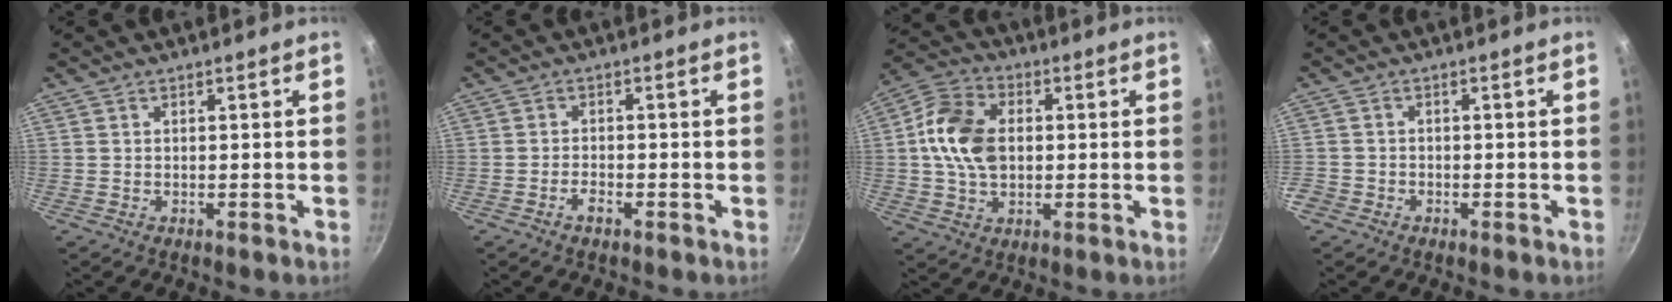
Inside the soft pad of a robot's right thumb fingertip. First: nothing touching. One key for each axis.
{"total": 2.1, "fx": -1.4, "fy": 0.8, "fz": 1.4, "tx": -0.026, "ty": 0.013, "tz": -0.029}
{"total": 12.8, "fx": 0.9, "fy": 8.8, "fz": 9.2, "tx": -0.156, "ty": 0.014, "tz": 0.002}
{"total": 2.8, "fx": -1.8, "fy": 2.0, "fz": 0.7, "tx": -0.021, "ty": 0.011, "tz": -0.036}